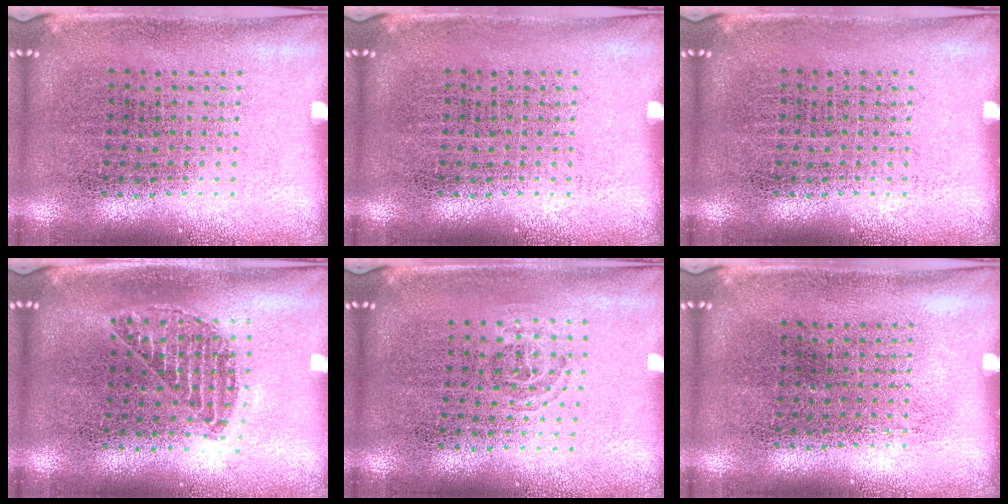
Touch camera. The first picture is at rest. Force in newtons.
{"total": 0.0}
{"total": 0.0}
{"total": 1.1, "press": 1.0, "slide": 0.4}
{"total": 0.8, "press": 0.5, "slide": 0.7}
{"total": 0.0}